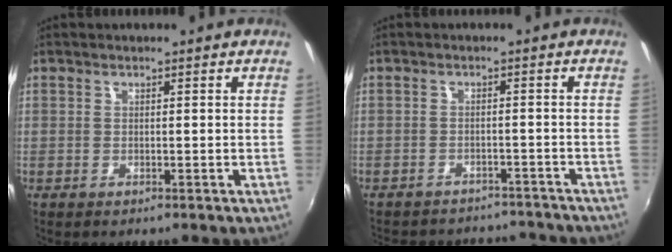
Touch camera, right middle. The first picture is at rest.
{"total": 13.3, "force": [-11.7, 5.0, 3.8], "torque": [-0.091, 0.023, -0.144]}